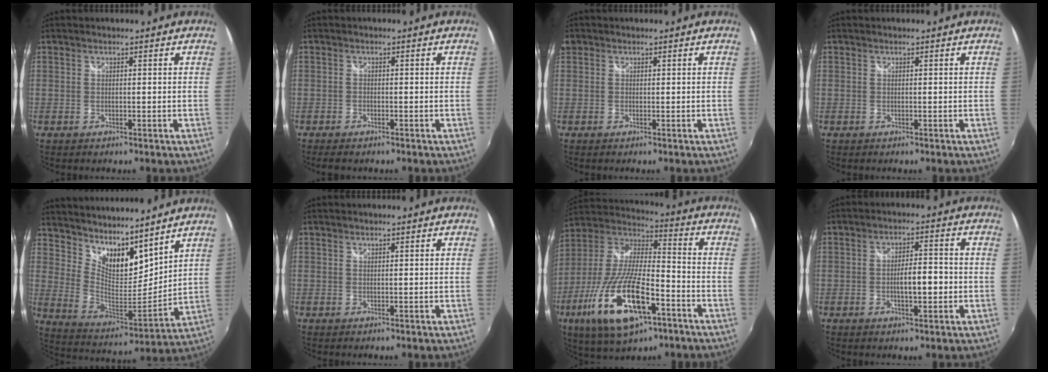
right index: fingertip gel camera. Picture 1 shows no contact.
{"total": 2.8, "force": [-2.2, 1.1, 1.3], "torque": [-0.032, -0.012, -0.038]}
{"total": 1.2, "force": [0.1, 1.2, 0.4], "torque": [-0.006, -0.001, -0.005]}
{"total": 0.0}
{"total": 14.8, "force": [11.8, 5.1, 7.2], "torque": [-0.129, -0.008, 0.219]}
{"total": 0.0}
{"total": 22.3, "force": [-10.2, 7.9, 18.2], "torque": [-0.368, -0.043, -0.182]}
{"total": 5.8, "force": [-1.3, 1.7, 5.4], "torque": [-0.091, 0.000, -0.016]}